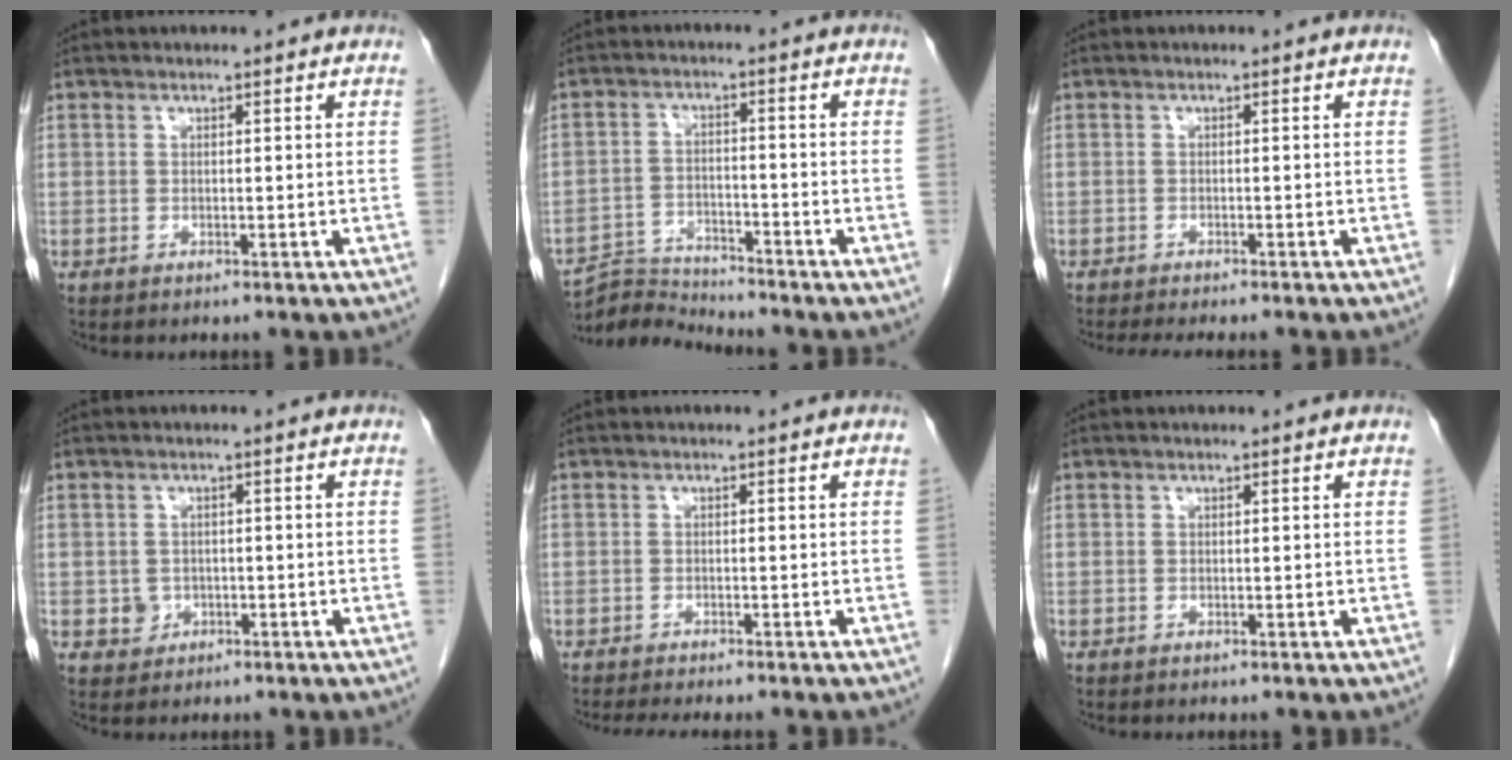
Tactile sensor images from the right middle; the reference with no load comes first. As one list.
[{"total": 5.8, "force": [-5.6, -0.7, -1.3], "torque": [0.016, -0.003, -0.102]}, {"total": 6.5, "force": [-5.7, 1.0, 3.1], "torque": [-0.035, -0.009, -0.081]}, {"total": 2.2, "force": [-0.5, 2.0, 0.5], "torque": [-0.002, 0.007, 0.000]}, {"total": 5.8, "force": [-4.9, 0.8, 2.9], "torque": [-0.031, -0.009, -0.070]}, {"total": 0.0}]